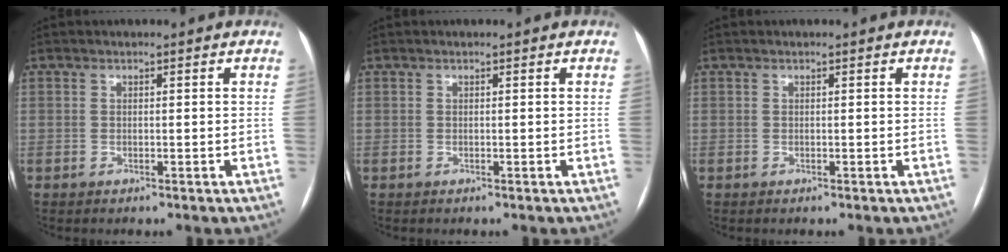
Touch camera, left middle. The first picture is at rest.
{"total": 0.0}
{"total": 0.0}